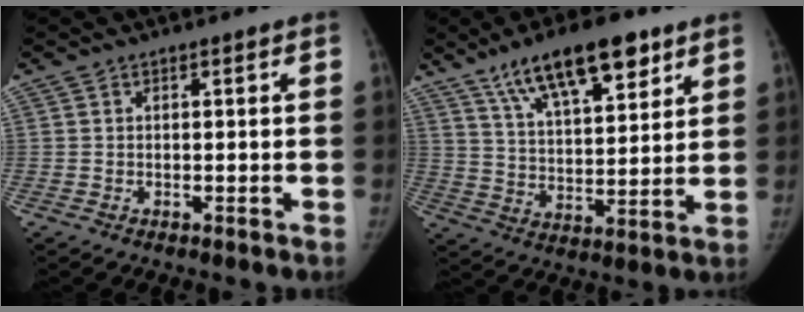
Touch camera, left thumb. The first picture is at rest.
{"total": 16.5, "force": [10.3, 6.1, 11.4], "torque": [-0.153, -0.038, 0.177]}